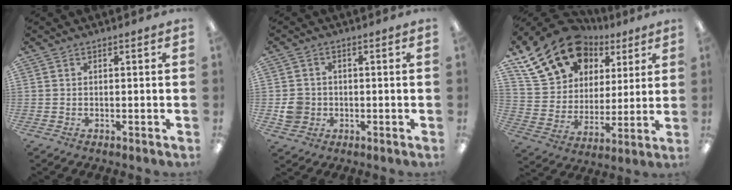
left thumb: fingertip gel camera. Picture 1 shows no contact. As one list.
[{"total": 5.0, "force": [-0.7, 4.7, 1.6], "torque": [-0.021, 0.006, -0.013]}, {"total": 20.8, "force": [12.4, 14.2, 8.6], "torque": [-0.162, -0.054, 0.236]}]